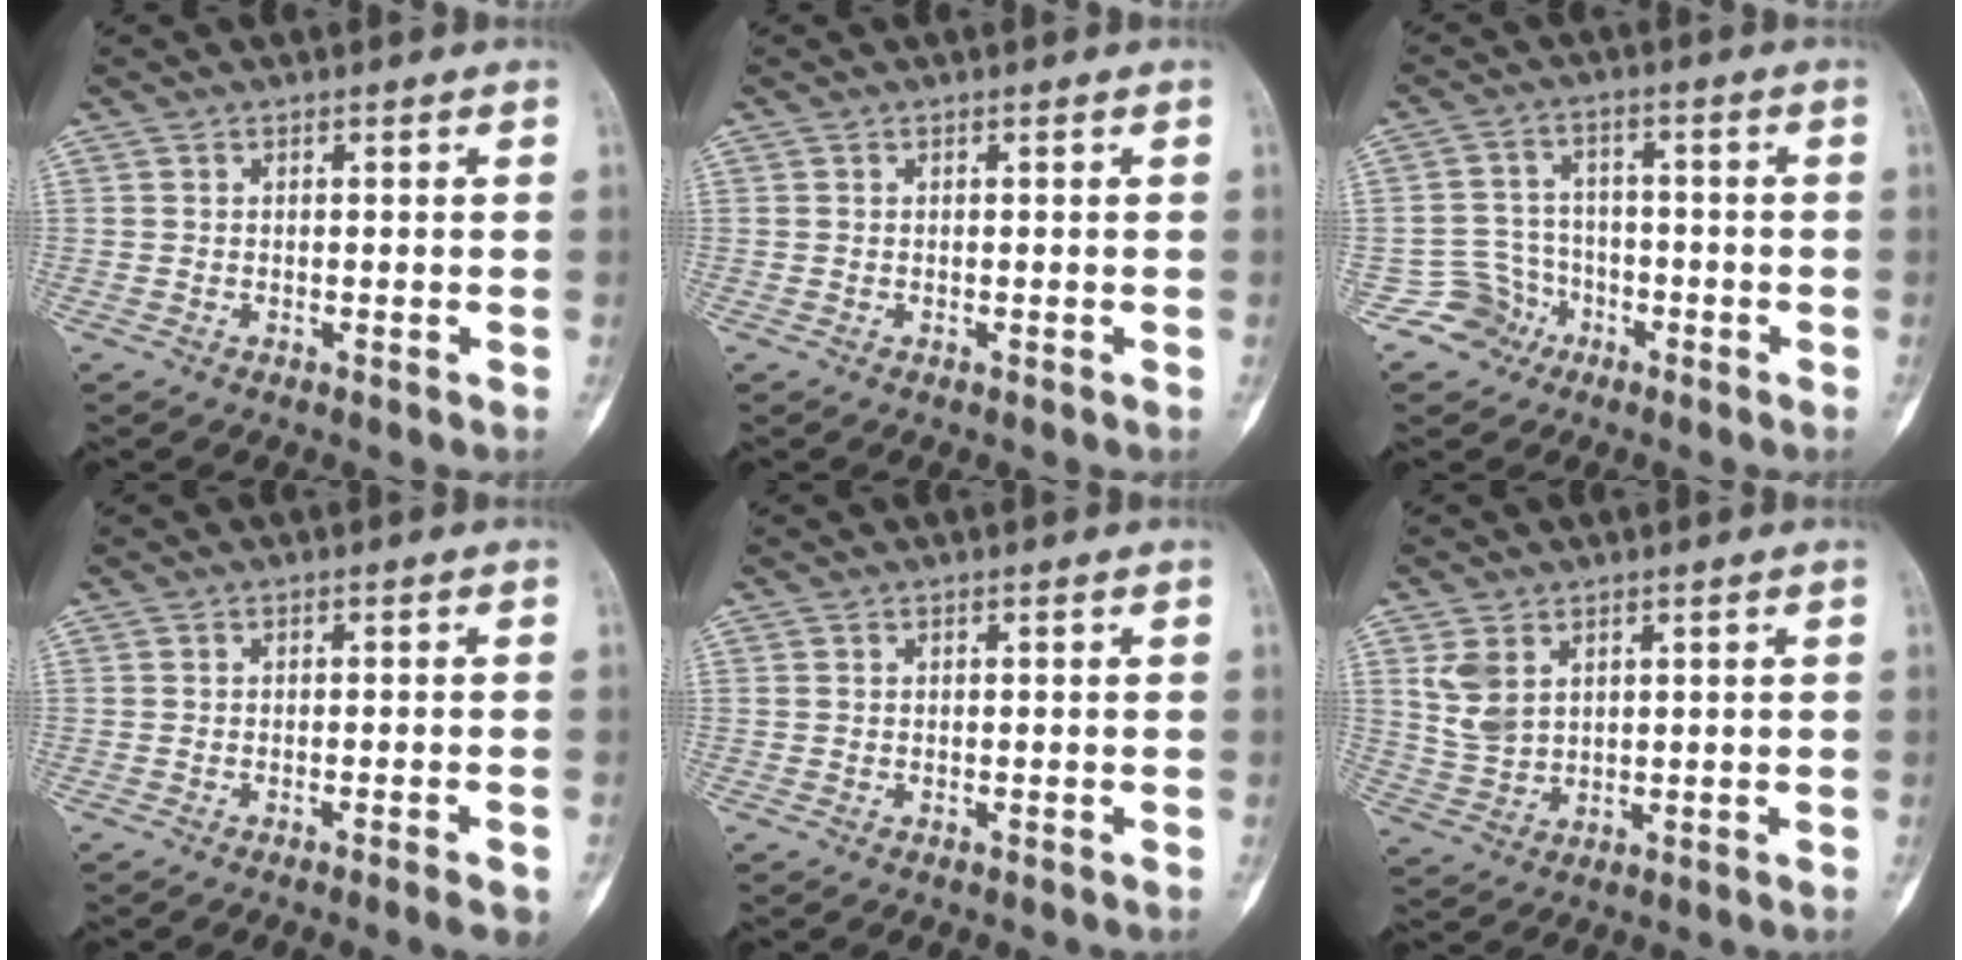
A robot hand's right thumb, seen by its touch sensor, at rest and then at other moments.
{"total": 0.0}
{"total": 6.2, "force": [-3.6, 5.0, -0.3], "torque": [0.042, 0.033, -0.067]}
{"total": 3.4, "force": [-2.2, 0.2, 2.7], "torque": [-0.034, 0.004, -0.027]}
{"total": 0.0}
{"total": 5.8, "force": [2.4, 3.9, 3.6], "torque": [-0.060, -0.008, 0.059]}